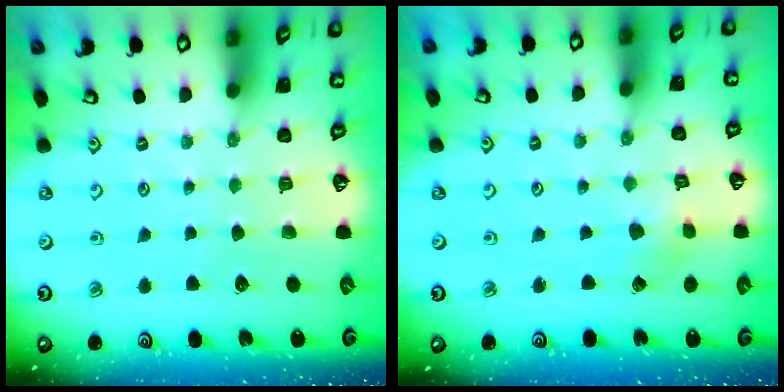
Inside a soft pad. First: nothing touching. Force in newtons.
{"total": 2.0, "press": 1.9, "slide": 0.3}